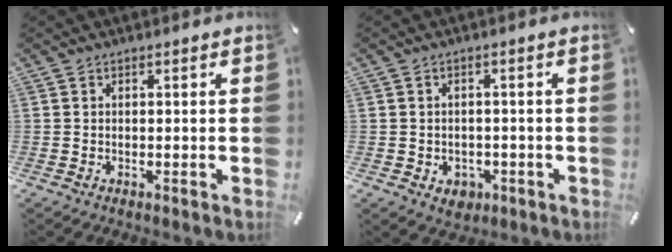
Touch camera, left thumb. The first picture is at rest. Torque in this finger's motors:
{"motor_torque": [0.00, 0.03, 0.00, 0.00, 0.00]}